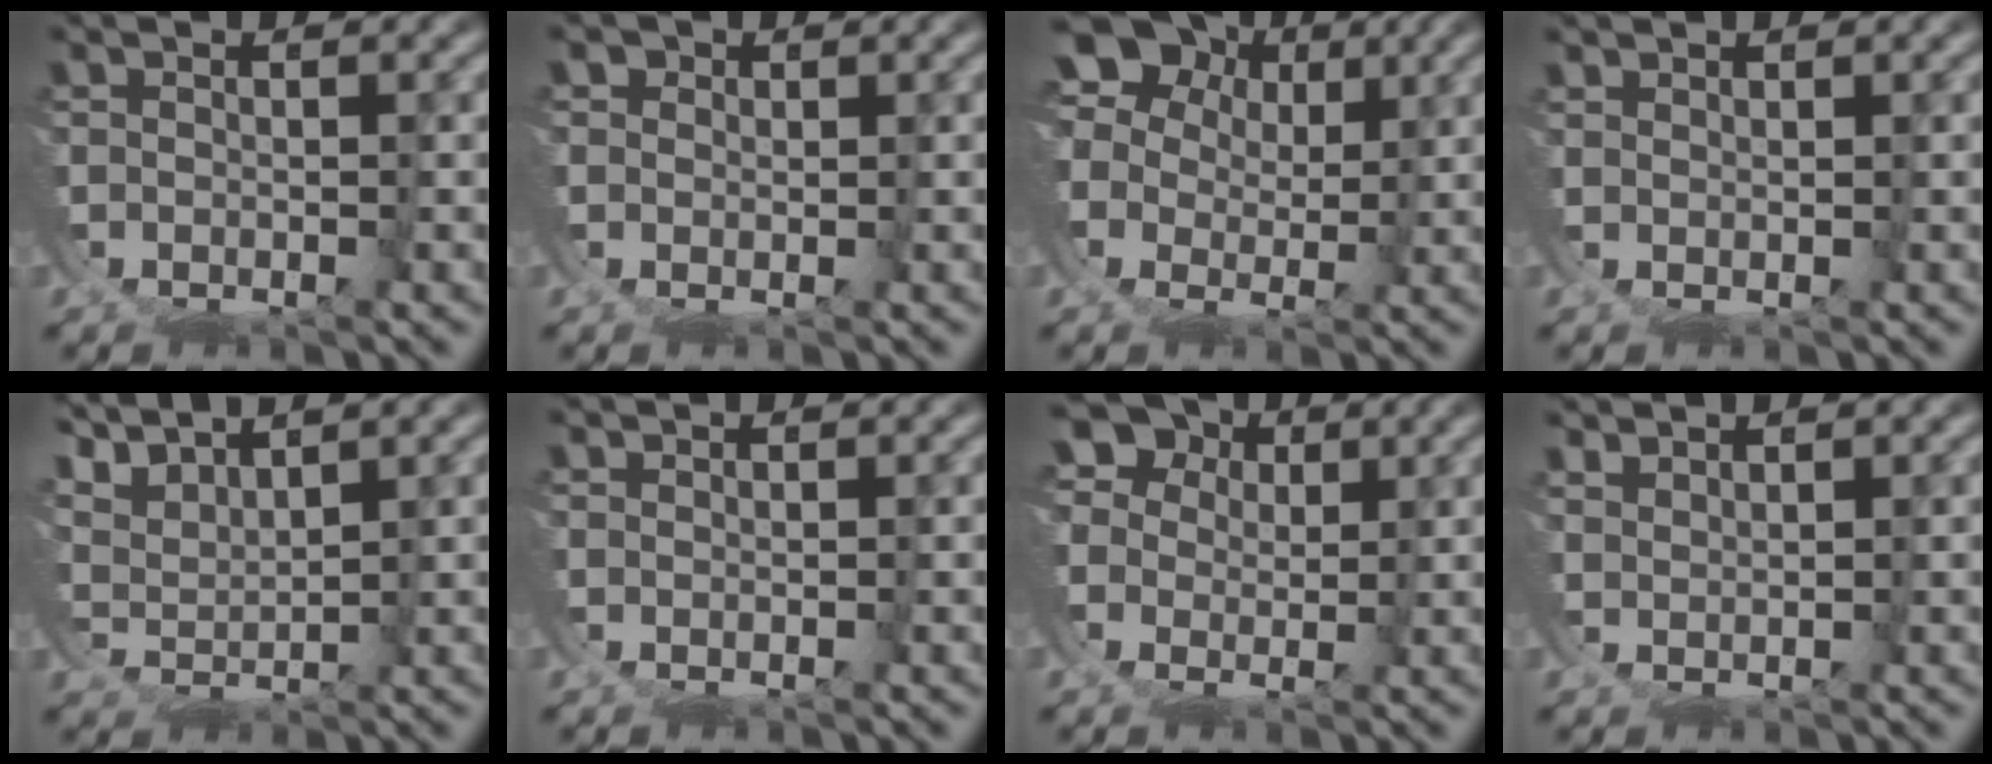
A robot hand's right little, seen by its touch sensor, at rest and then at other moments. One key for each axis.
{"total": 1.2, "fx": 0.8, "fy": 0.7, "fz": -0.3, "tx": 0.003, "ty": -0.004, "tz": 0.014}
{"total": 9.9, "fx": 3.6, "fy": 8.2, "fz": 4.3, "tx": -0.087, "ty": -0.011, "tz": 0.052}
{"total": 1.7, "fx": 1.5, "fy": -0.8, "fz": -0.6, "tx": 0.018, "ty": 0.006, "tz": 0.024}
{"total": 5.1, "fx": 4.8, "fy": 1.6, "fz": 0.8, "tx": -0.050, "ty": 0.007, "tz": 0.078}
{"total": 1.4, "fx": 1.2, "fy": -0.6, "fz": -0.5, "tx": 0.014, "ty": 0.005, "tz": 0.019}
{"total": 7.5, "fx": 3.8, "fy": 5.8, "fz": 2.8, "tx": -0.044, "ty": -0.004, "tz": 0.057}
{"total": 3.1, "fx": 2.7, "fy": -1.2, "fz": -0.9, "tx": 0.017, "ty": 0.000, "tz": 0.053}